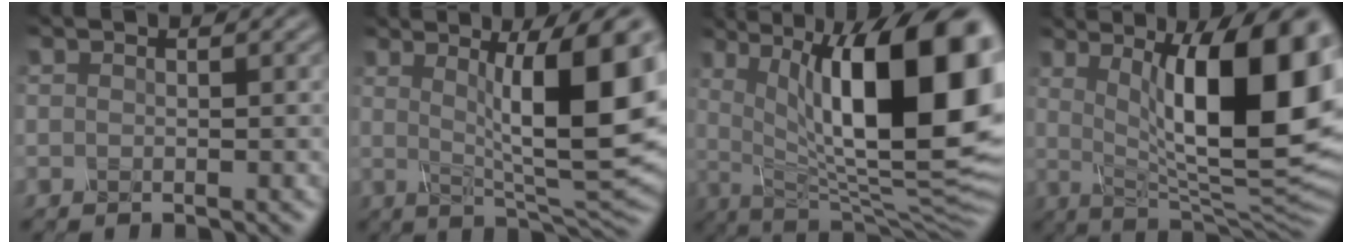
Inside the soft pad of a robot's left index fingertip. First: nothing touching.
{"total": 12.3, "force": [2.2, 2.6, 11.8], "torque": [-0.165, 0.001, 0.039]}
{"total": 17.5, "force": [4.2, 6.1, 15.8], "torque": [-0.215, 0.009, 0.071]}
{"total": 15.4, "force": [3.1, 4.6, 14.3], "torque": [-0.181, -0.001, 0.053]}